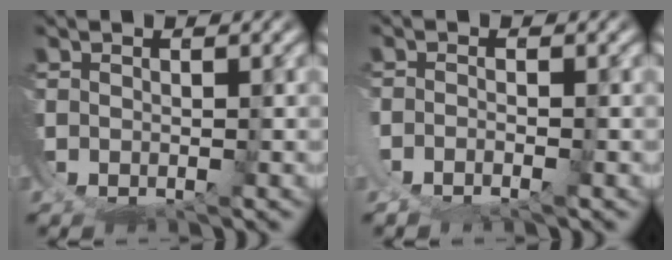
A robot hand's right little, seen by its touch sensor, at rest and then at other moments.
{"total": 1.5, "force": [-1.1, -0.5, 0.8], "torque": [-0.007, -0.004, -0.017]}